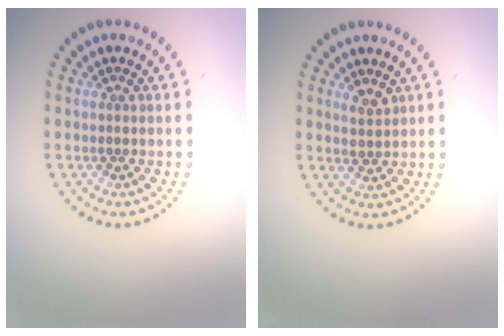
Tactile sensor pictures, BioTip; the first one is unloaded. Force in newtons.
{"total": 1.5, "press": 1.4, "slide": 0.7}